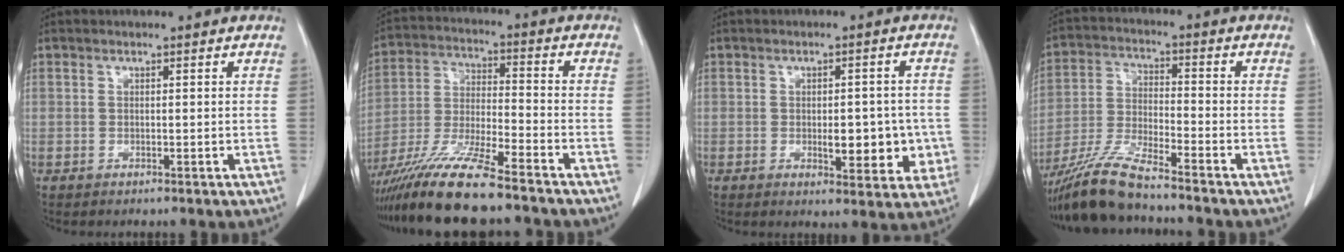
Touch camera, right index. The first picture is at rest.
{"total": 14.9, "force": [-11.6, 0.4, 9.2], "torque": [-0.189, -0.029, -0.210]}
{"total": 7.3, "force": [-1.3, 3.2, 6.5], "torque": [-0.074, 0.001, -0.010]}
{"total": 10.4, "force": [-9.1, 0.1, 5.1], "torque": [-0.104, -0.021, -0.175]}